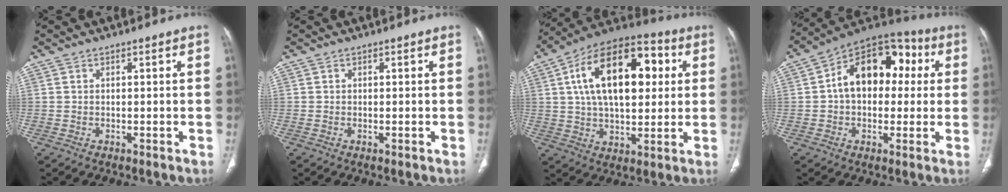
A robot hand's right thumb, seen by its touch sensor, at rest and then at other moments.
{"total": 0.0}
{"total": 22.6, "force": [5.2, 12.3, 18.3], "torque": [-0.271, 0.015, 0.074]}
{"total": 17.2, "force": [2.4, 11.6, 12.5], "torque": [-0.144, 0.041, 0.026]}